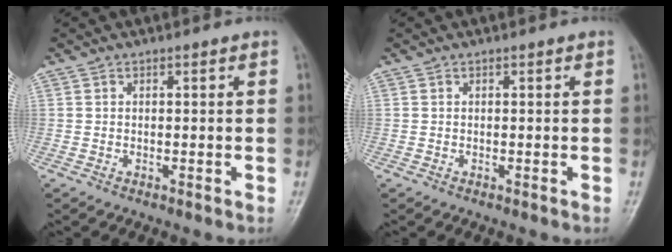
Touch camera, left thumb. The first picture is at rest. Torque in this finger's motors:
{"motor_torque": [-0.02, 0.02, 0.00, -0.01, 0.00]}